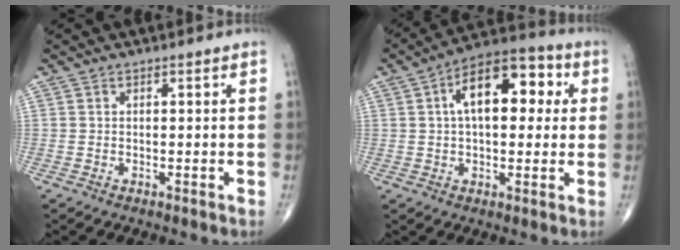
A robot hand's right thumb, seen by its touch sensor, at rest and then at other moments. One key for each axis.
{"total": 15.0, "fx": 3.4, "fy": 7.9, "fz": 12.2, "tx": -0.163, "ty": 0.025, "tz": 0.043}